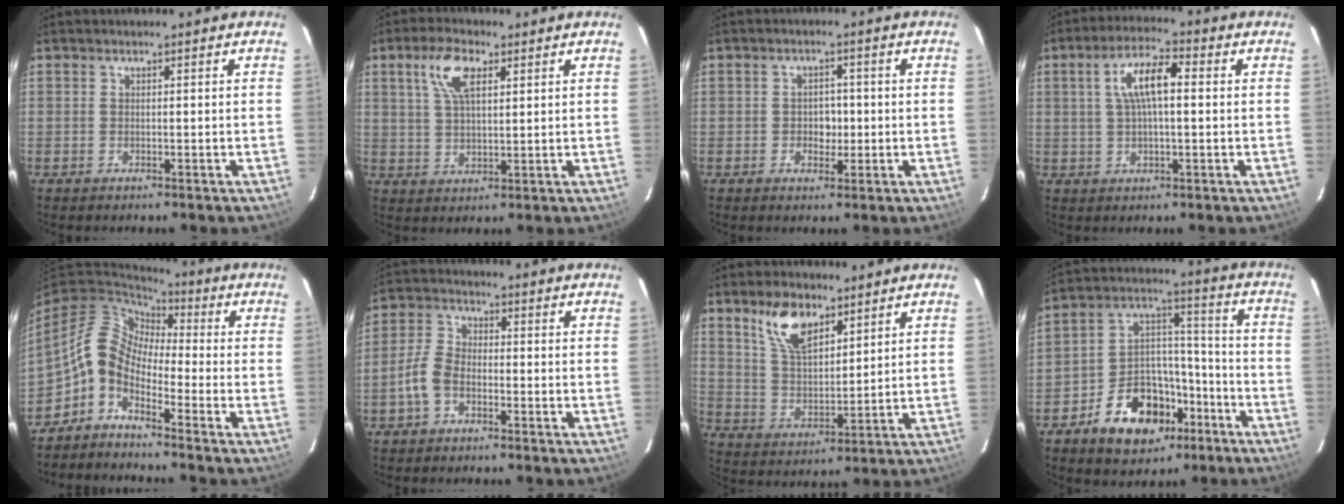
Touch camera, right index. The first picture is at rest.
{"total": 7.6, "force": [3.4, 3.3, 5.9], "torque": [-0.114, 0.015, 0.067]}
{"total": 3.2, "force": [-0.5, 2.6, 1.7], "torque": [-0.027, 0.008, -0.006]}
{"total": 8.2, "force": [1.5, 2.8, 7.5], "torque": [-0.142, 0.018, 0.028]}
{"total": 8.2, "force": [-3.0, 5.4, 5.5], "torque": [-0.102, 0.020, -0.081]}
{"total": 5.2, "force": [-2.4, 3.3, 3.2], "torque": [-0.073, 0.013, -0.048]}
{"total": 9.6, "force": [6.1, 4.5, 5.9], "torque": [-0.108, 0.010, 0.124]}
{"total": 15.5, "force": [-8.5, 10.2, 8.1], "torque": [-0.154, 0.042, -0.121]}